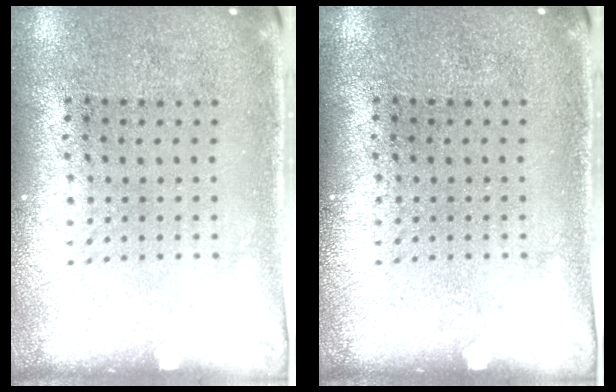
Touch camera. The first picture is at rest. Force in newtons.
{"total": 0.0}